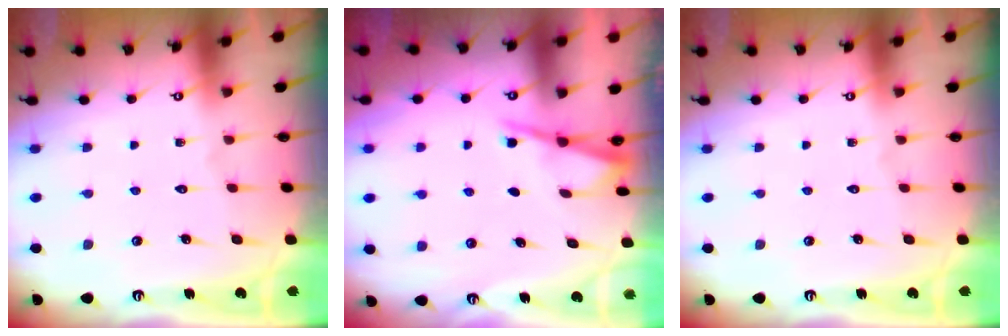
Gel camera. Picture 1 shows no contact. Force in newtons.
{"total": 2.4, "press": 2.4, "slide": 0.2}
{"total": 0.0}